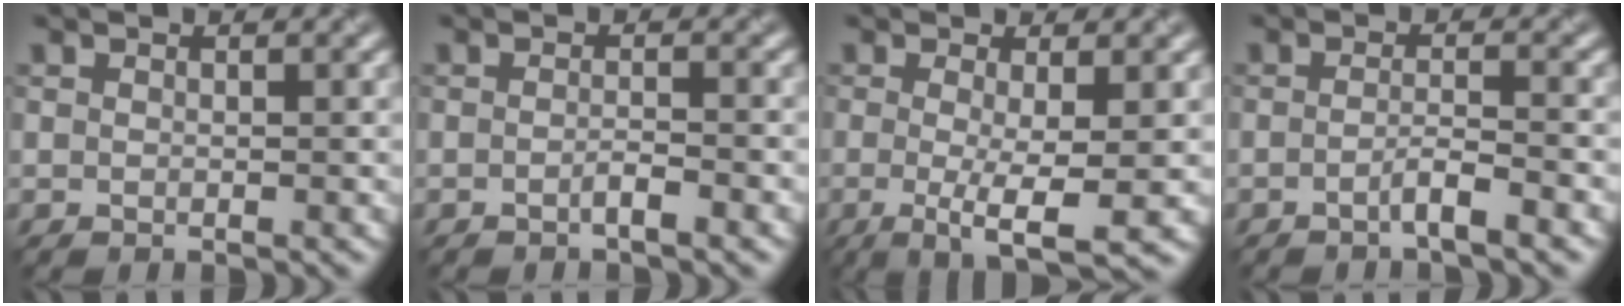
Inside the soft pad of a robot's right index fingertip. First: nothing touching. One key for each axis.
{"total": 1.7, "fx": -1.2, "fy": 0.2, "fz": 1.2, "tx": -0.015, "ty": 0.007, "tz": -0.018}
{"total": 4.9, "fx": -1.3, "fy": 0.8, "fz": 4.7, "tx": -0.073, "ty": -0.006, "tz": -0.014}
{"total": 2.4, "fx": -1.7, "fy": 0.2, "fz": 1.7, "tx": -0.024, "ty": 0.011, "tz": -0.029}